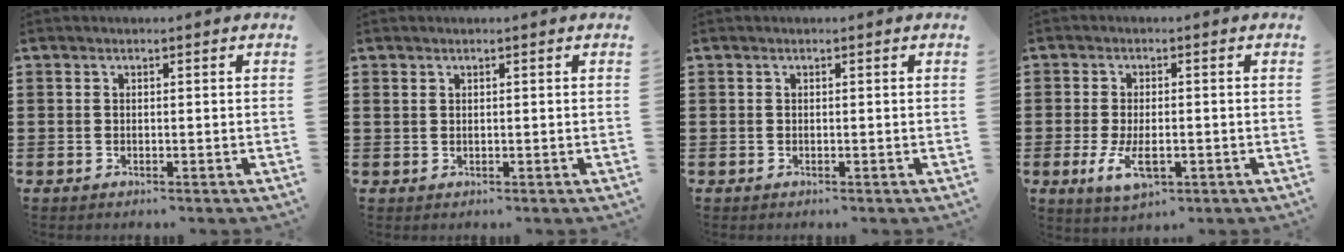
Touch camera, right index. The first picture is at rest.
{"total": 0.8, "force": [0.6, 0.4, 0.3], "torque": [-0.008, 0.002, 0.011]}
{"total": 0.0}
{"total": 5.0, "force": [-1.1, 2.4, 4.2], "torque": [-0.094, -0.003, -0.023]}